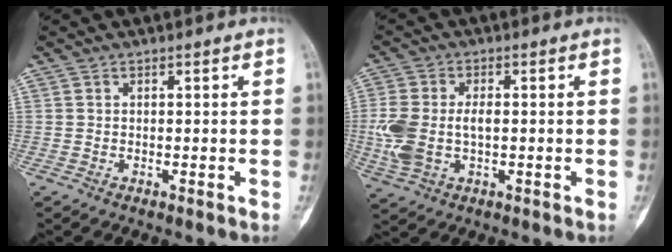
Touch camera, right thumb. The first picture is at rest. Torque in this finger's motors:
{"motor_torque": [0.76, 0.78, 0.77, 0.56, 0.13]}